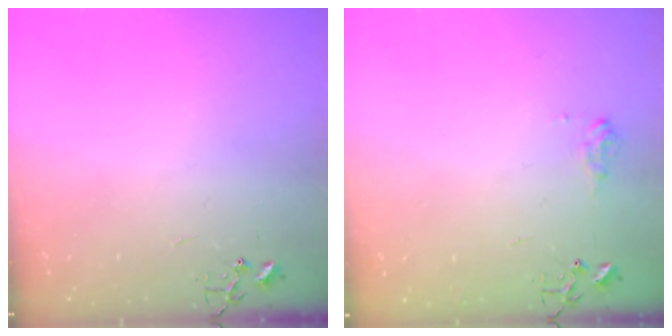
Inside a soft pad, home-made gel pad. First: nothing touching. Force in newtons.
{"total": 6.9, "press": 6.8, "slide": 1.0}